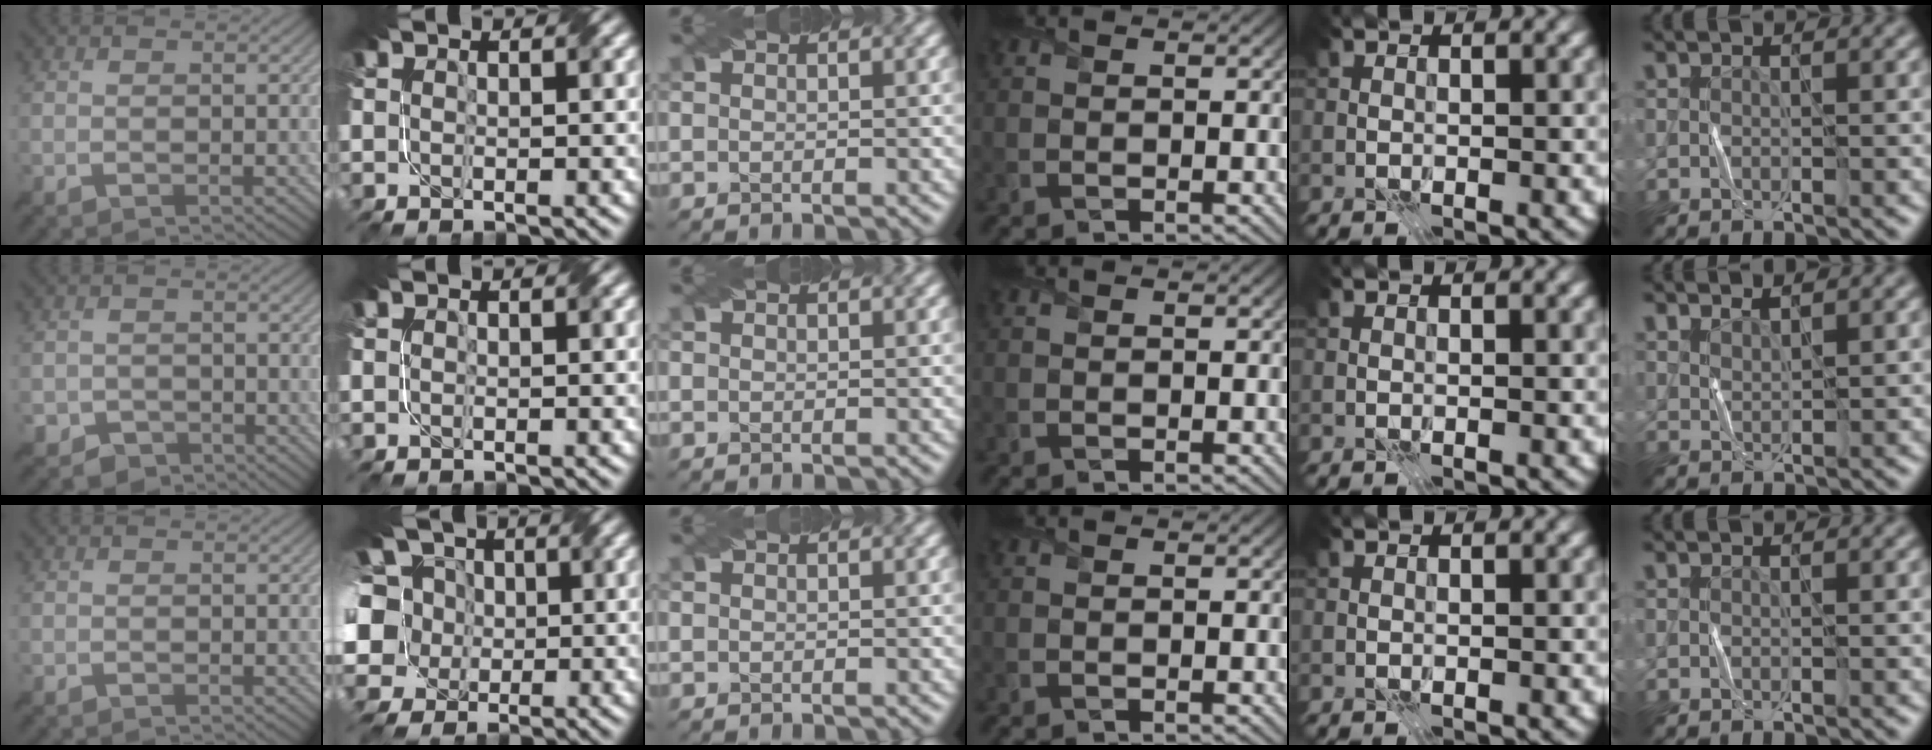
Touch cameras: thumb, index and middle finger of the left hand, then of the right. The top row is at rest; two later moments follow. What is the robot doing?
{"motion": "fold", "object": "coffee filter"}